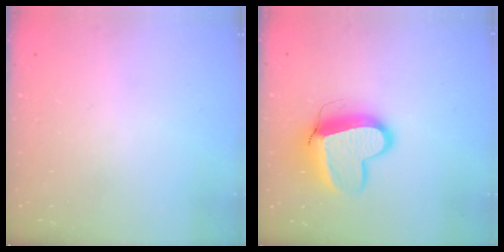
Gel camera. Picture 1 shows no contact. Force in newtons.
{"total": 12.8, "press": 12.7, "slide": 1.4}